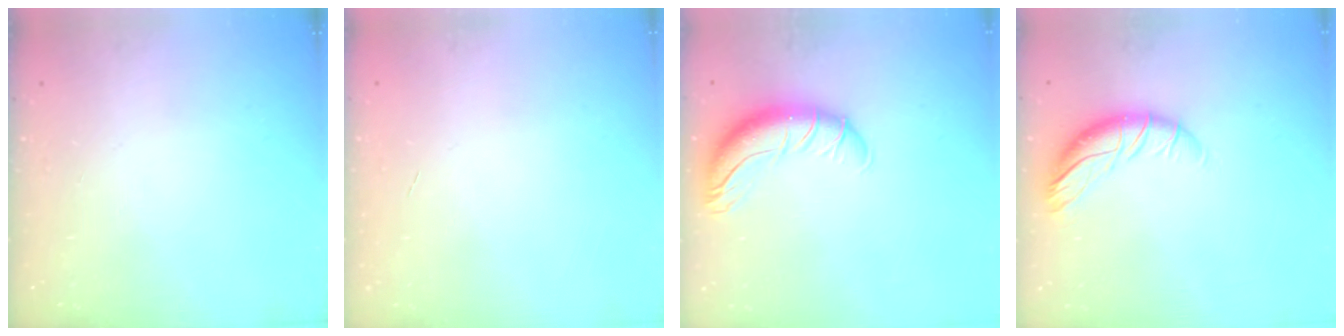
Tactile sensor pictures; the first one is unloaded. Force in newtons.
{"total": 0.0}
{"total": 12.1, "press": 11.8, "slide": 2.9}
{"total": 10.2, "press": 10.1, "slide": 0.9}